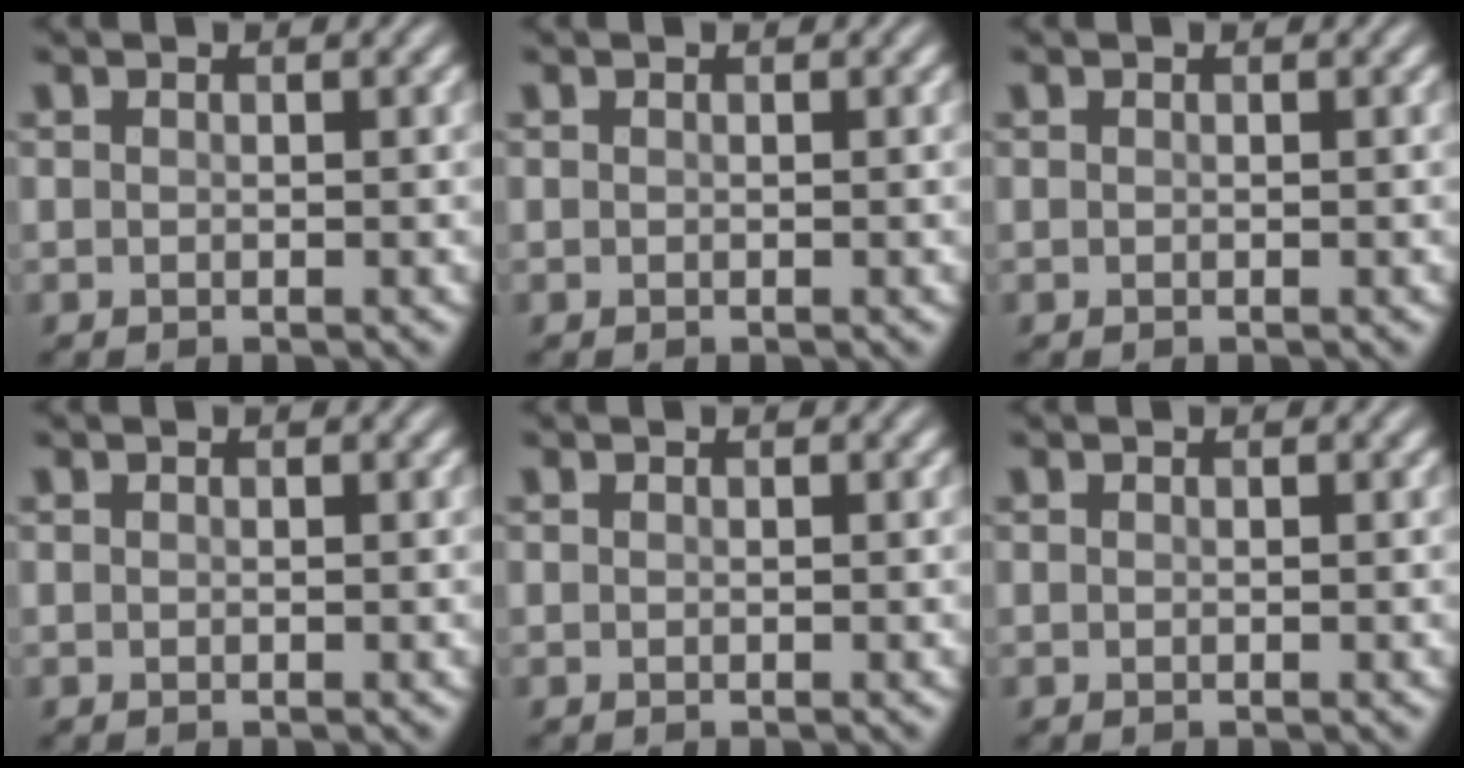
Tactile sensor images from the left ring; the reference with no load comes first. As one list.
[{"total": 0.0}, {"total": 0.0}, {"total": 0.0}, {"total": 0.0}, {"total": 0.0}]